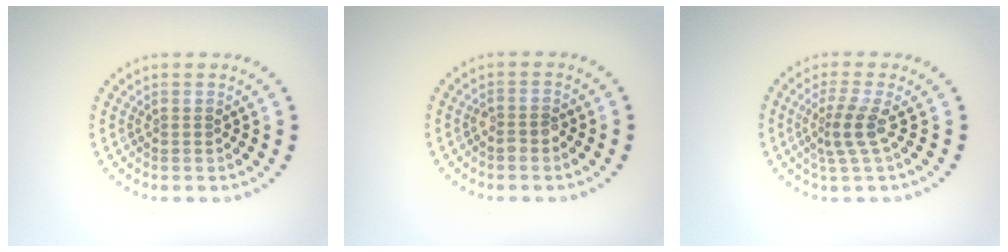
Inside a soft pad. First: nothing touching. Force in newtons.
{"total": 1.1, "press": 1.1, "slide": 0.4}
{"total": 2.6, "press": 1.8, "slide": 1.8}